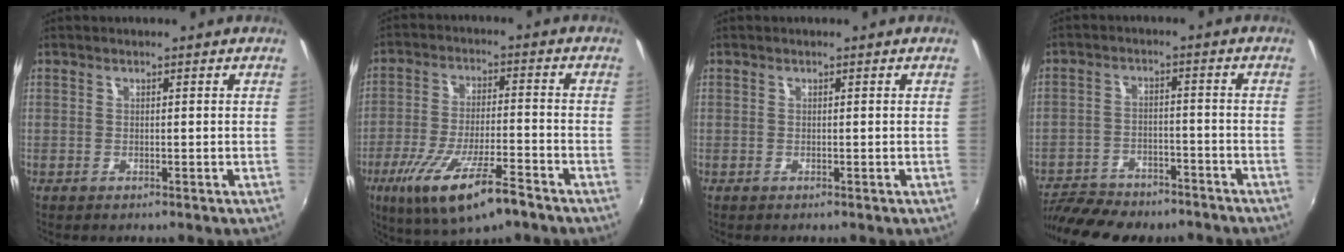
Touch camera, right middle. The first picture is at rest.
{"total": 15.0, "force": [-9.1, 3.6, 11.4], "torque": [-0.228, -0.041, -0.158]}
{"total": 0.0}
{"total": 15.5, "force": [-13.0, 5.5, 6.4], "torque": [-0.146, -0.019, -0.195]}